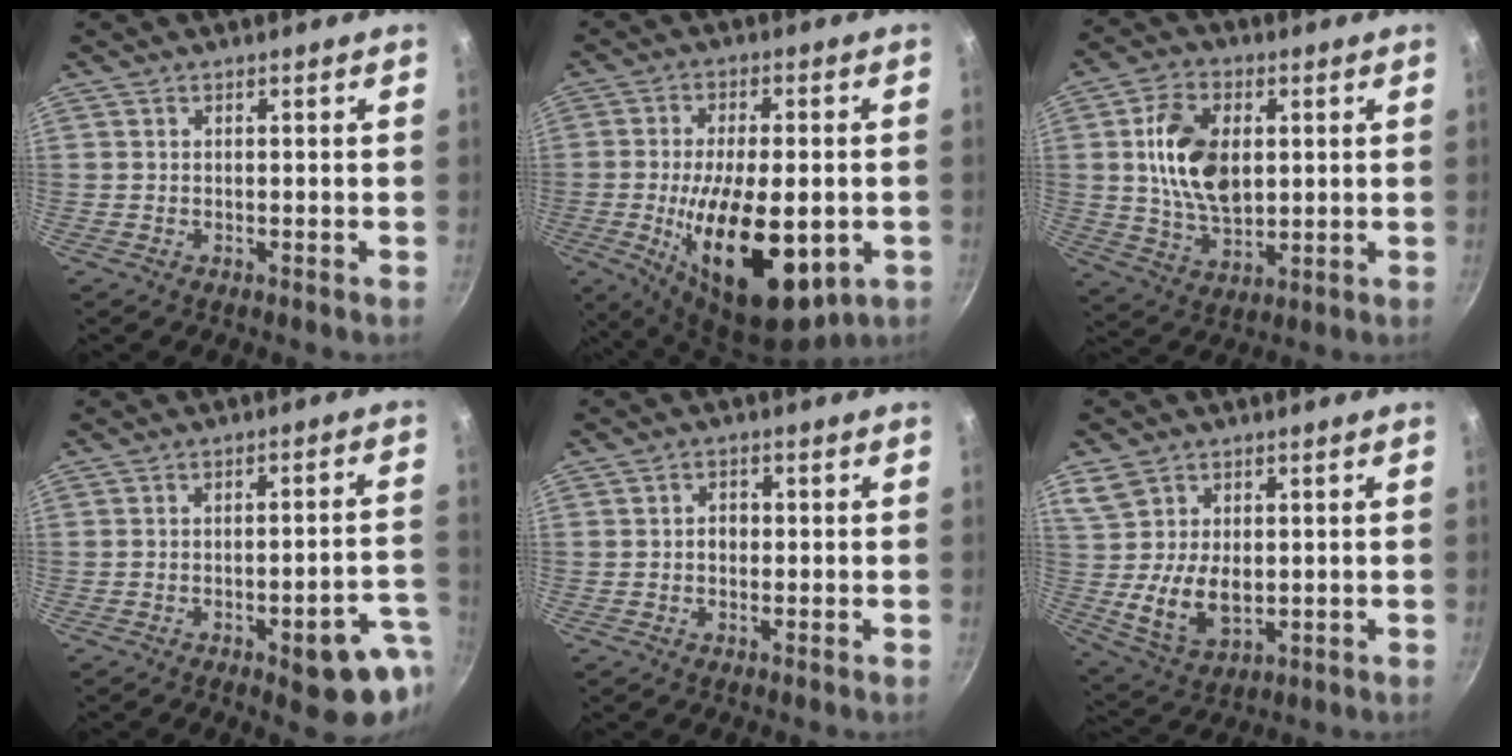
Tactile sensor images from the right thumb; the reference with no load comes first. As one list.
[{"total": 20.7, "force": [-4.8, 9.5, 17.8], "torque": [-0.280, 0.001, -0.064]}, {"total": 14.0, "force": [2.2, 8.8, 10.6], "torque": [-0.172, -0.006, 0.042]}, {"total": 12.3, "force": [-4.8, 4.2, 10.5], "torque": [-0.083, 0.033, -0.056]}, {"total": 2.6, "force": [0.0, 2.1, 1.6], "torque": [-0.011, 0.007, -0.003]}, {"total": 10.0, "force": [0.8, 6.8, 7.3], "torque": [-0.119, -0.022, 0.026]}]